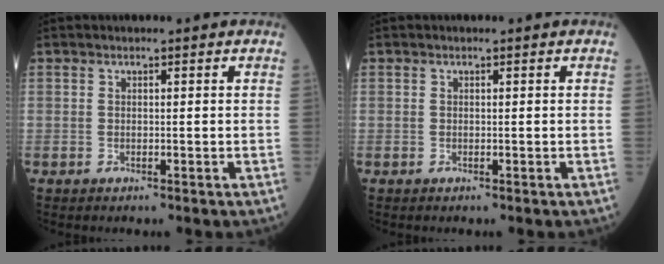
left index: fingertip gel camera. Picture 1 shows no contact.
{"total": 0.0}